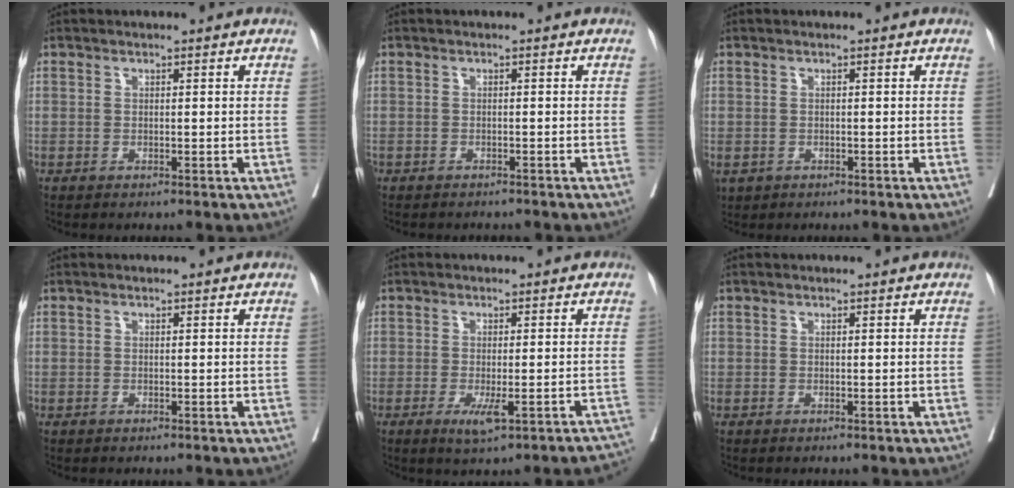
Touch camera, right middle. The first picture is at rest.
{"total": 3.1, "force": [-2.8, 1.2, 0.6], "torque": [-0.009, -0.003, -0.039]}
{"total": 2.3, "force": [-1.1, 1.9, 0.7], "torque": [-0.014, -0.002, -0.012]}
{"total": 0.0}
{"total": 6.9, "force": [-4.8, 1.2, 4.8], "torque": [-0.044, -0.003, -0.069]}
{"total": 0.0}